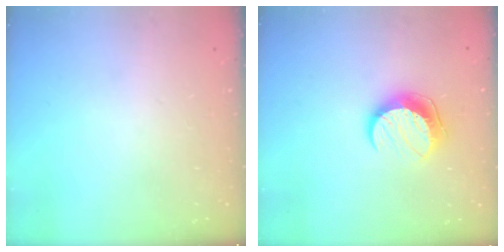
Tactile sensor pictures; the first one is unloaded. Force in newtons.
{"total": 10.1, "press": 10.1, "slide": 0.5}